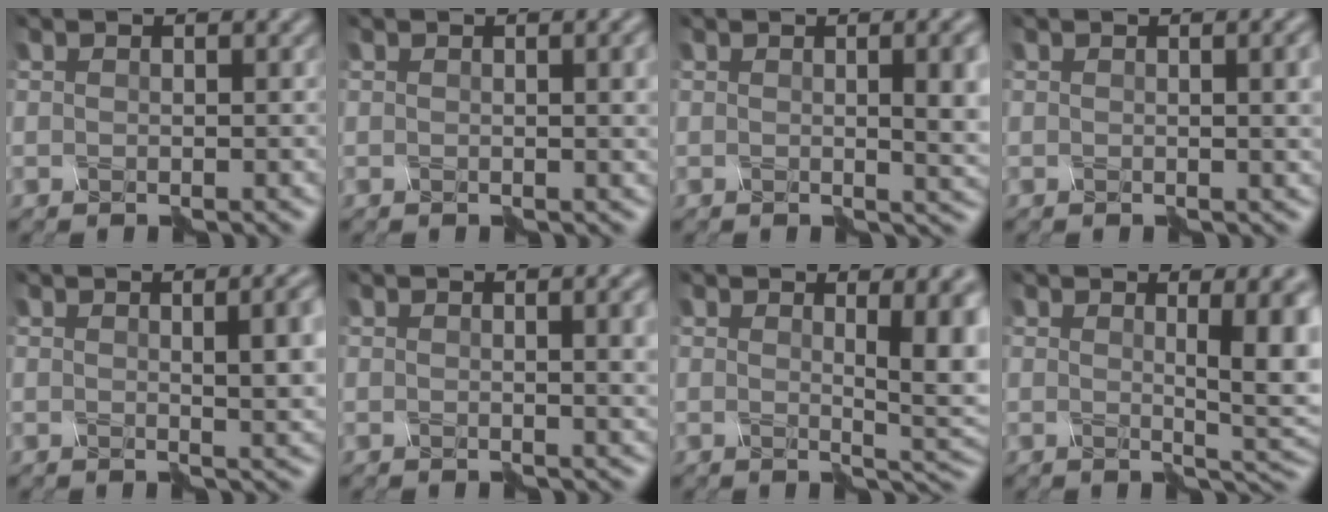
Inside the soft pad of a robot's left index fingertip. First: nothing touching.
{"total": 1.9, "force": [0.6, 0.1, 1.8], "torque": [-0.018, 0.001, 0.011]}
{"total": 4.7, "force": [0.3, 1.2, 4.5], "torque": [-0.042, -0.006, 0.008]}
{"total": 2.6, "force": [0.7, 0.5, 2.5], "torque": [-0.018, 0.001, 0.014]}
{"total": 4.3, "force": [0.5, 1.0, 4.2], "torque": [-0.041, -0.003, 0.011]}
{"total": 3.2, "force": [0.8, 0.8, 3.0], "torque": [-0.020, 0.000, 0.015]}
{"total": 5.0, "force": [1.1, 1.2, 4.8], "torque": [-0.055, -0.006, 0.020]}
{"total": 4.8, "force": [0.7, 0.9, 4.7], "torque": [-0.062, -0.009, 0.013]}